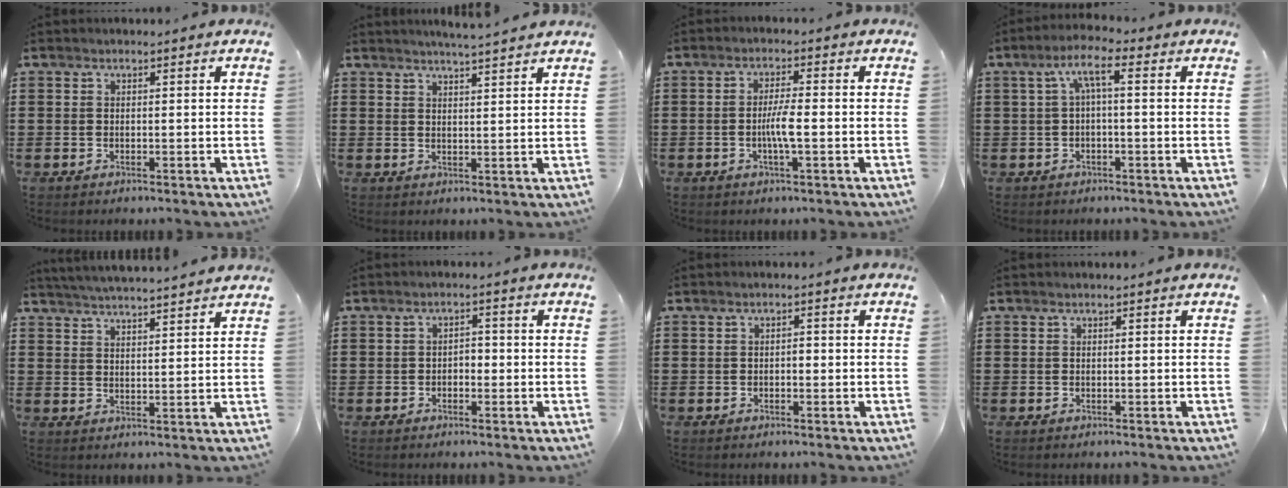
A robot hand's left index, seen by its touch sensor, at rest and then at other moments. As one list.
[{"total": 3.1, "force": [2.9, -0.7, 0.7], "torque": [-0.022, -0.014, 0.053]}, {"total": 4.1, "force": [-0.9, 0.5, 3.9], "torque": [-0.078, -0.002, -0.020]}, {"total": 5.0, "force": [0.5, 1.3, 4.8], "torque": [-0.103, 0.010, 0.001]}, {"total": 3.8, "force": [3.7, -0.8, 0.4], "torque": [-0.021, -0.021, 0.065]}, {"total": 1.6, "force": [-1.0, 0.9, 0.9], "torque": [-0.021, 0.005, -0.023]}, {"total": 0.9, "force": [-0.4, 0.5, 0.7], "torque": [-0.016, -0.001, -0.008]}, {"total": 0.0}]